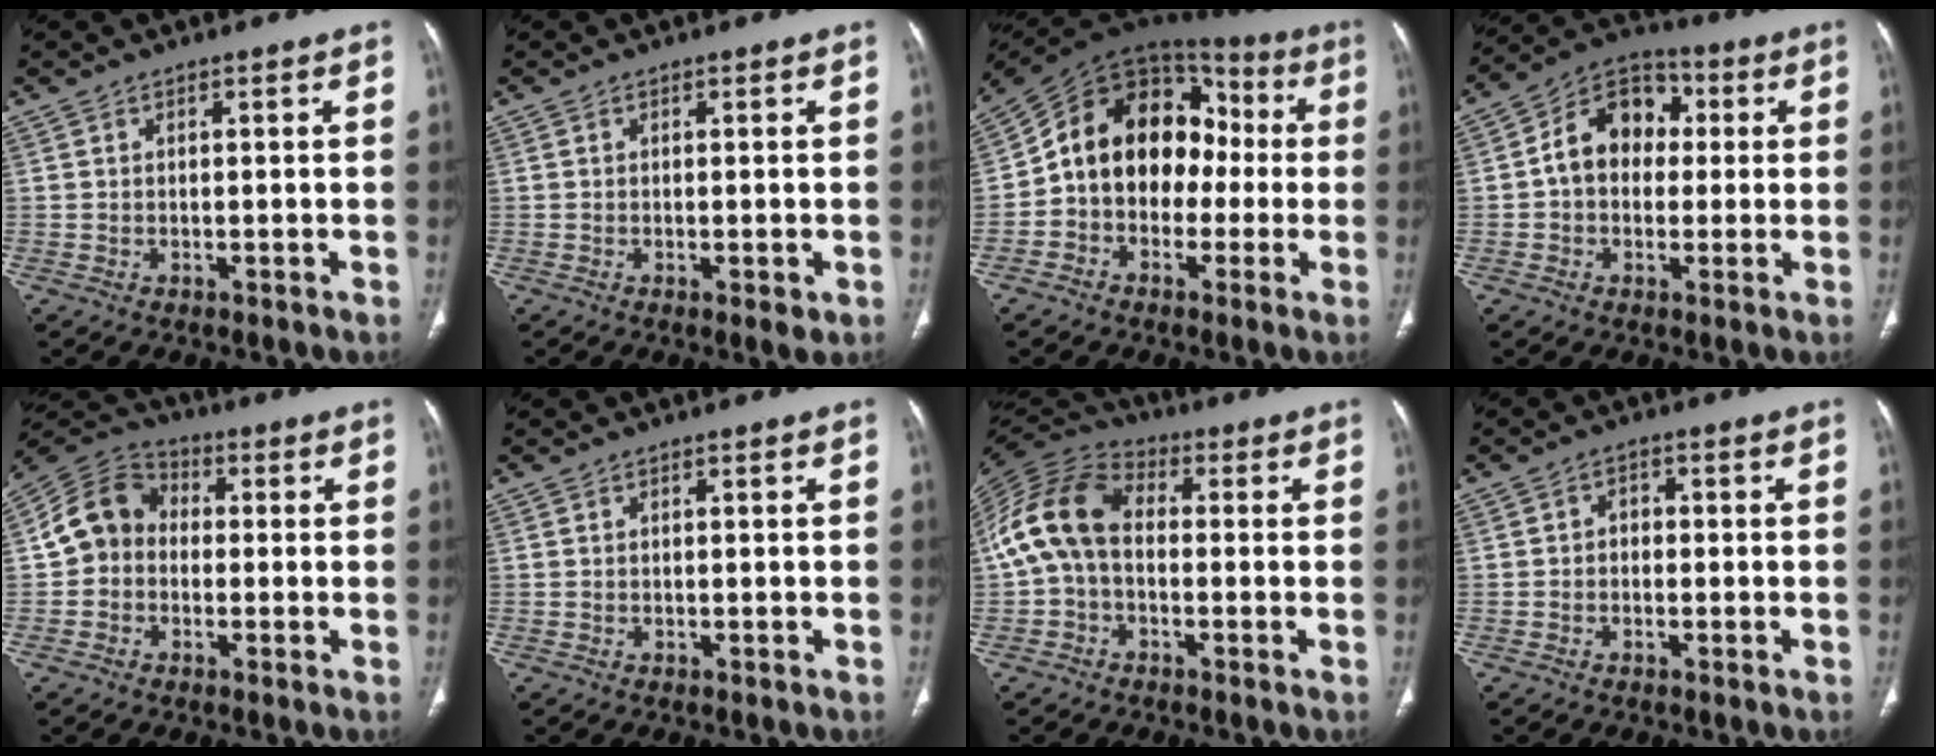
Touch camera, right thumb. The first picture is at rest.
{"total": 2.0, "force": [-0.6, 0.6, 1.8], "torque": [-0.027, -0.007, -0.005]}
{"total": 16.8, "force": [-1.4, 12.8, 10.8], "torque": [-0.127, 0.061, -0.035]}
{"total": 11.8, "force": [1.0, 9.0, 7.5], "torque": [-0.094, 0.029, 0.005]}
{"total": 9.2, "force": [-0.4, 7.9, 4.6], "torque": [-0.071, 0.032, -0.024]}
{"total": 0.0}
{"total": 12.4, "force": [-0.3, 8.5, 9.1], "torque": [-0.177, 0.034, -0.020]}
{"total": 2.0, "force": [-0.4, 1.7, 1.0], "torque": [-0.001, 0.010, -0.015]}